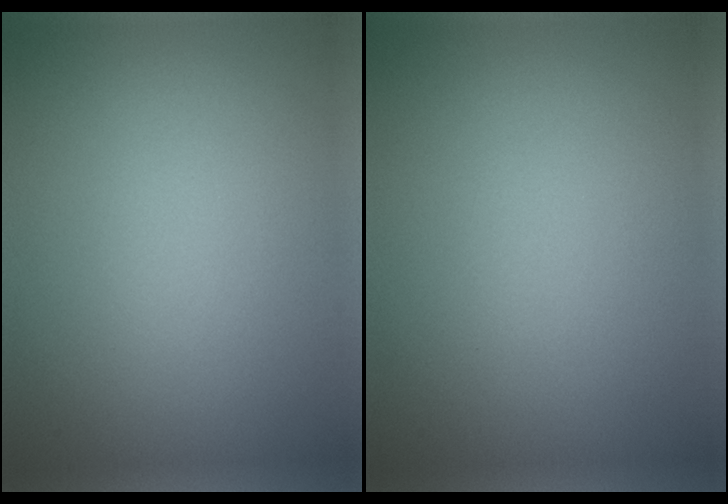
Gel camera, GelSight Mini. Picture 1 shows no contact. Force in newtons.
{"total": 0.0}